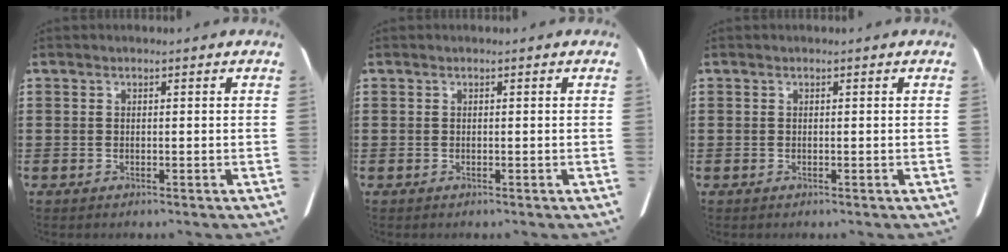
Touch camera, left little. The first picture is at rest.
{"total": 0.0}
{"total": 0.0}